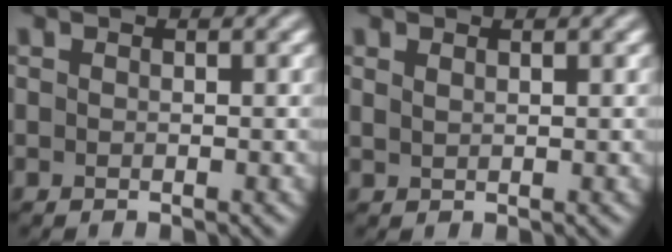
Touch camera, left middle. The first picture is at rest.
{"total": 0.8, "force": [0.6, 0.2, 0.4], "torque": [-0.008, 0.001, 0.013]}